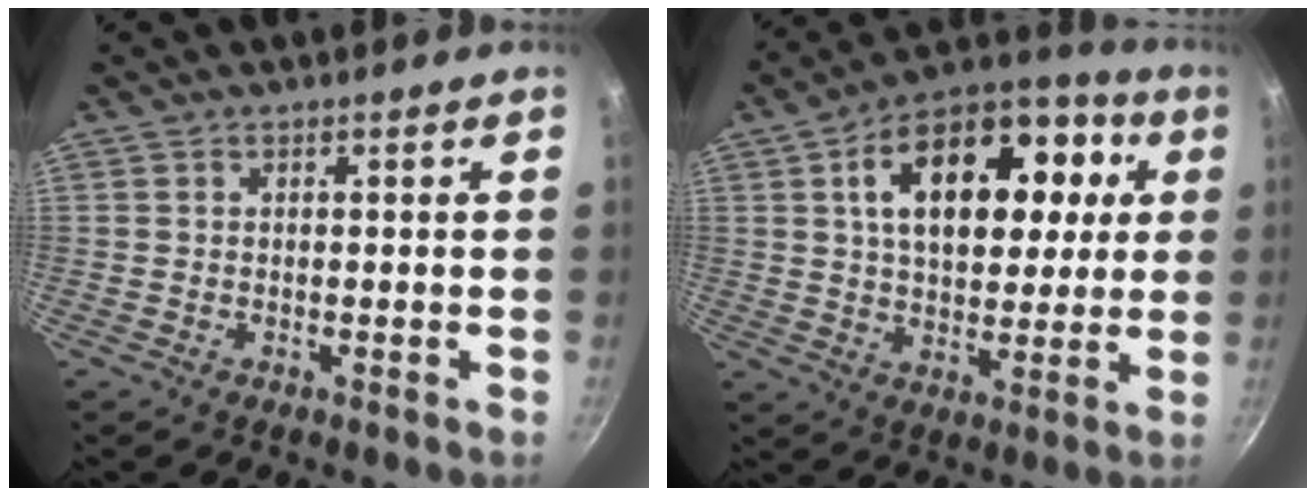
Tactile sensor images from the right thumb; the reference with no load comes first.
{"total": 21.9, "force": [5.7, 12.9, 16.8], "torque": [-0.215, 0.018, 0.081]}